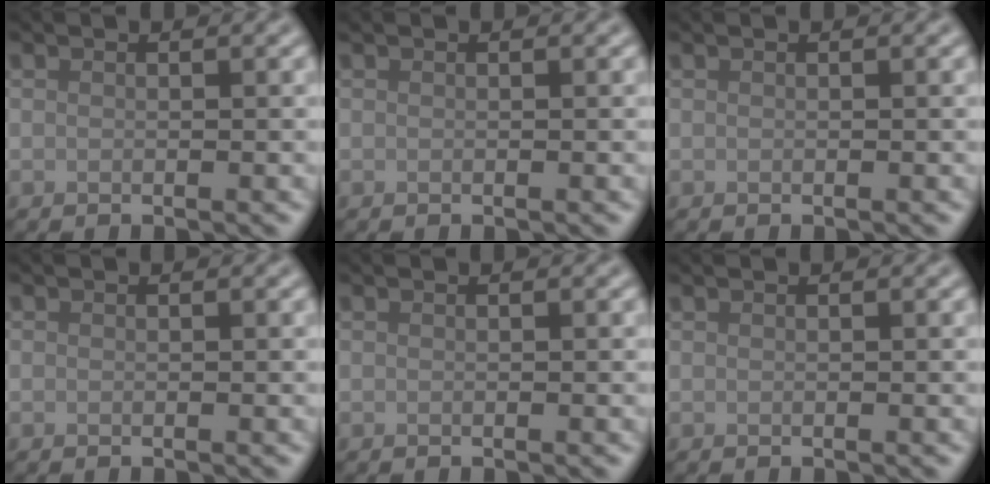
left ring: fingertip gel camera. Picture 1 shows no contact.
{"total": 0.0}
{"total": 0.0}
{"total": 0.0}
{"total": 0.0}
{"total": 0.0}